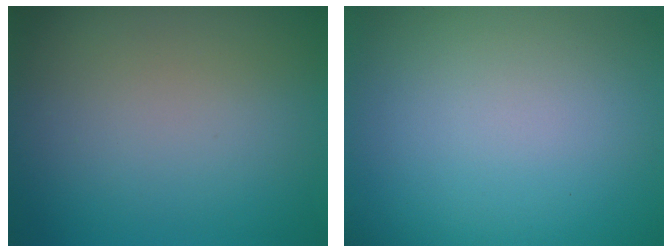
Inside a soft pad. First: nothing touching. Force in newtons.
{"total": 0.0}